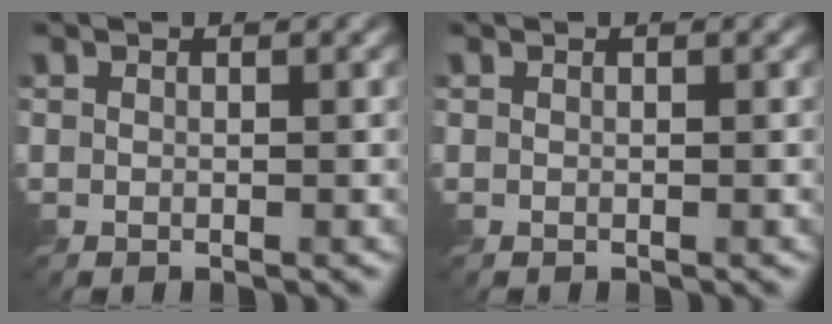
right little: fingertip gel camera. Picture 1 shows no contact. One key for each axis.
{"total": 0.0}